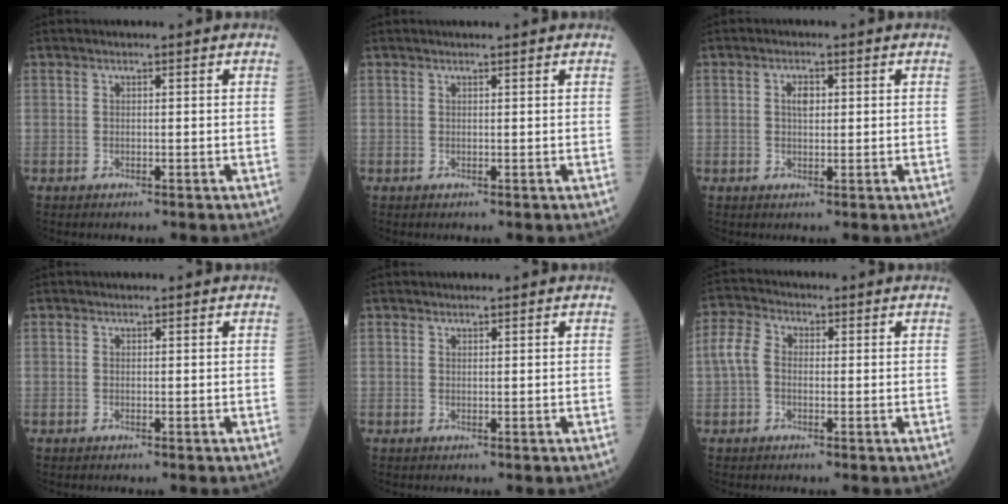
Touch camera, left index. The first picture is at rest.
{"total": 1.2, "force": [1.1, -0.1, 0.5], "torque": [-0.005, 0.007, 0.019]}
{"total": 2.0, "force": [0.2, 1.1, 1.6], "torque": [-0.033, 0.002, 0.003]}
{"total": 0.0}
{"total": 0.6, "force": [0.5, 0.1, 0.0], "torque": [-0.008, 0.006, 0.012]}
{"total": 4.3, "force": [-0.4, 3.1, 3.0], "torque": [-0.083, 0.019, -0.014]}